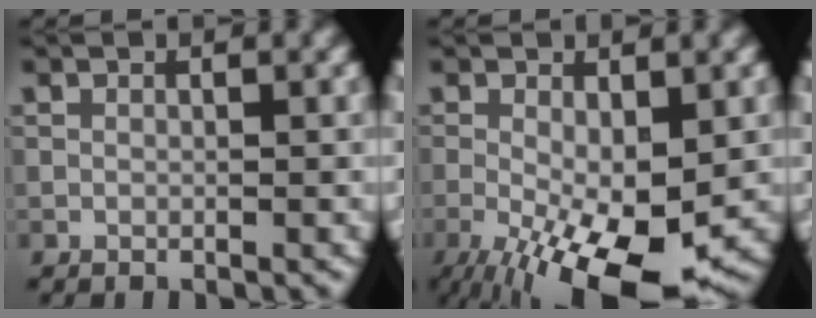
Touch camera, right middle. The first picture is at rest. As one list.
[{"total": 11.1, "force": [-3.9, 4.0, 9.5], "torque": [-0.168, -0.023, -0.057]}]